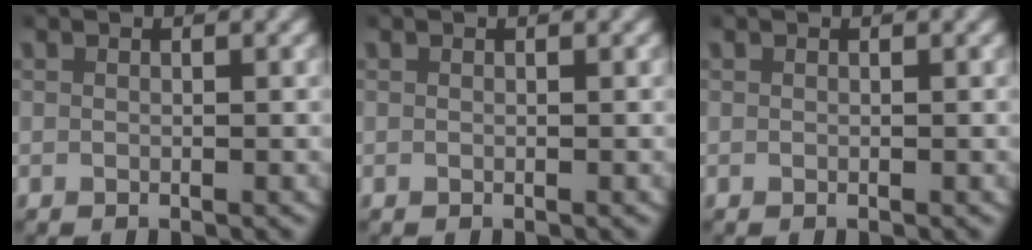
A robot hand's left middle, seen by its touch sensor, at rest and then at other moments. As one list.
[{"total": 0.0}, {"total": 0.0}]